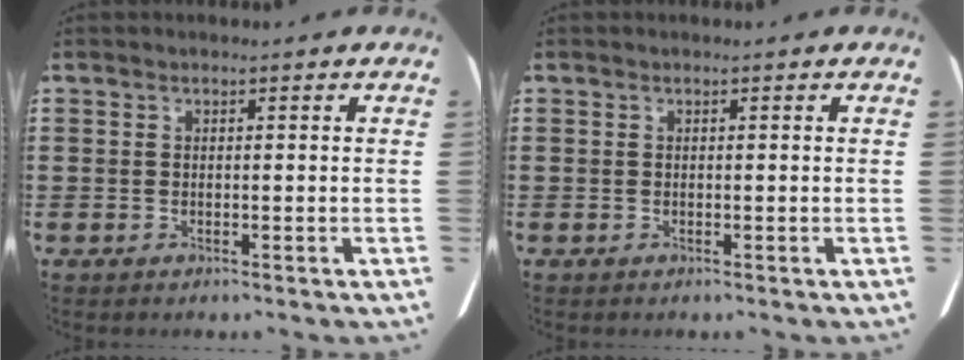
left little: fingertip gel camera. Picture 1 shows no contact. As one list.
[{"total": 0.0}]